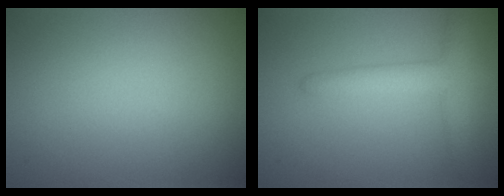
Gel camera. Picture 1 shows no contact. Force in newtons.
{"total": 3.8, "press": 3.8, "slide": 0.2}